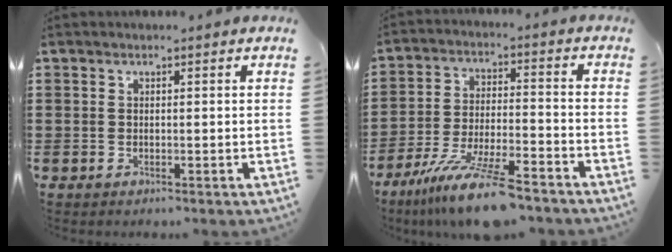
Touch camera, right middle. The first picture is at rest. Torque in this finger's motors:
{"motor_torque": [1.54, -0.60, 0.59, 0.12]}